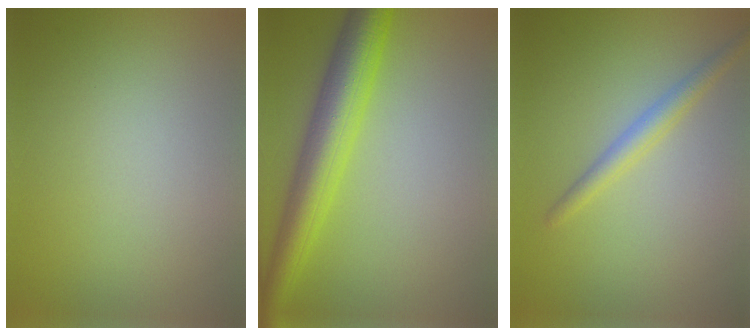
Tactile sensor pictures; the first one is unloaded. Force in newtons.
{"total": 6.5, "press": 6.5, "slide": 0.3}
{"total": 2.2, "press": 2.2, "slide": 0.1}